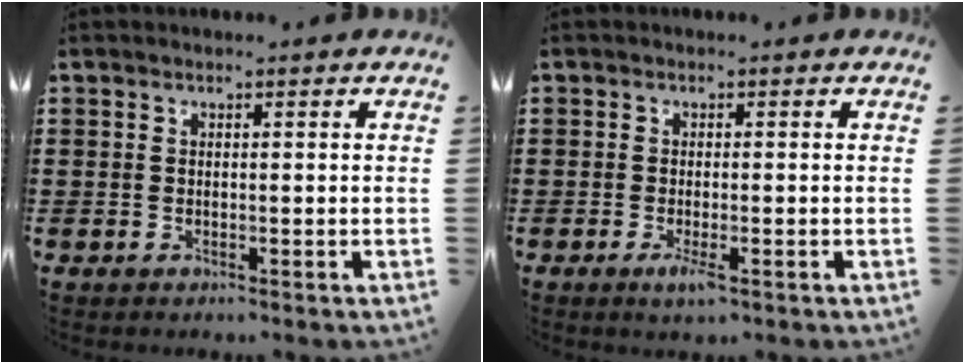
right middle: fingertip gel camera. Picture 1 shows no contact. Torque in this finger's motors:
{"motor_torque": [1.61, 0.54, 0.32, 0.07]}